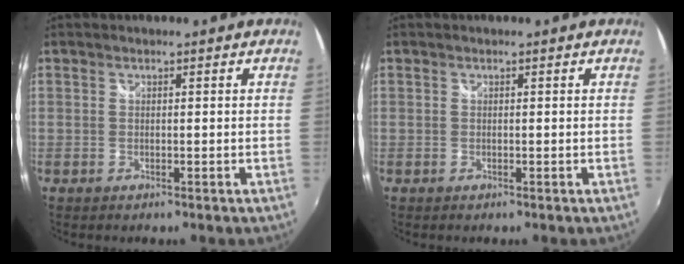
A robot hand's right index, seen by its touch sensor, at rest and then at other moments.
{"total": 0.0}